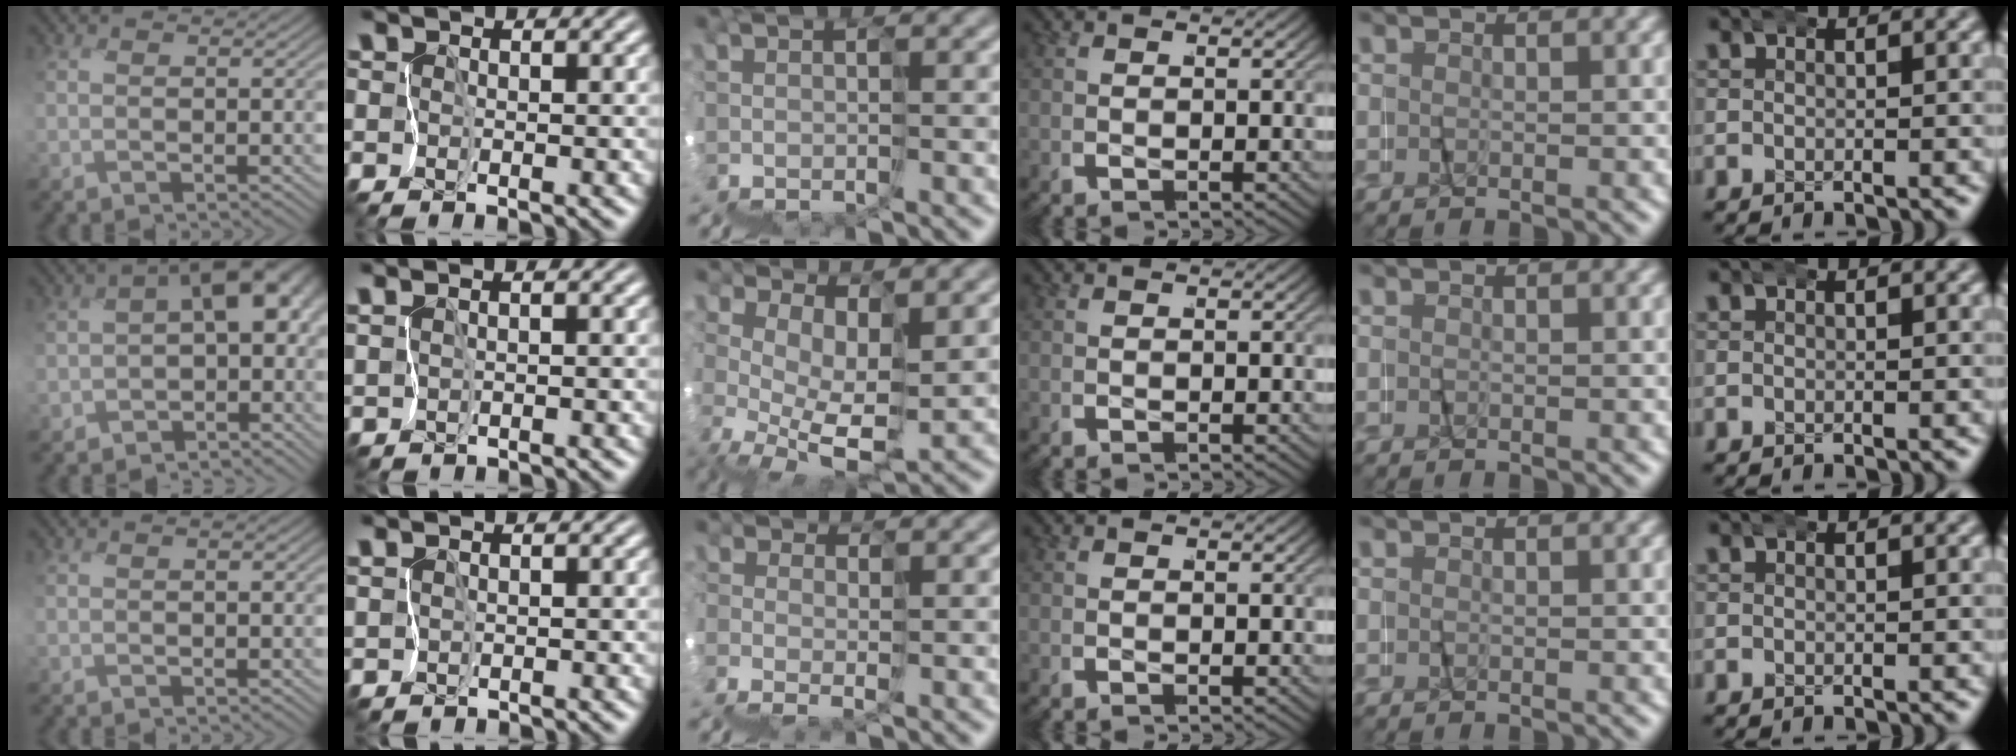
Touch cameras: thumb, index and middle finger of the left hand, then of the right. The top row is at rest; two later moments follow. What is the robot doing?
{"motion": "wrap", "object": "napkin"}